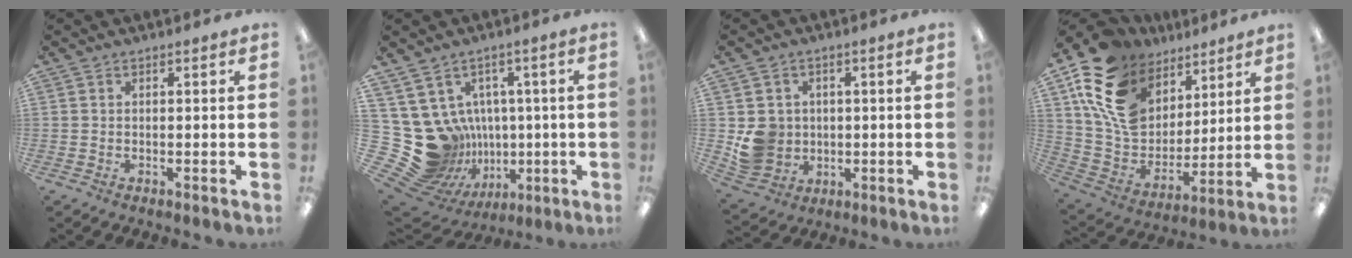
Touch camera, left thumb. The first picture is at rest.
{"total": 16.0, "force": [-0.4, 15.0, 5.5], "torque": [-0.148, -0.026, 0.034]}
{"total": 7.6, "force": [0.3, 7.3, 2.1], "torque": [-0.053, 0.009, 0.017]}
{"total": 18.7, "force": [10.3, 12.6, 9.2], "torque": [-0.185, -0.044, 0.197]}